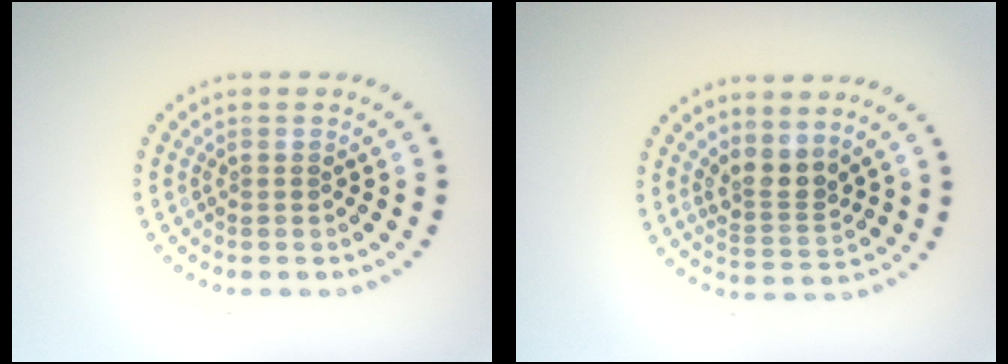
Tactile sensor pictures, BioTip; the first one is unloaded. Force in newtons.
{"total": 2.7, "press": 1.9, "slide": 1.9}